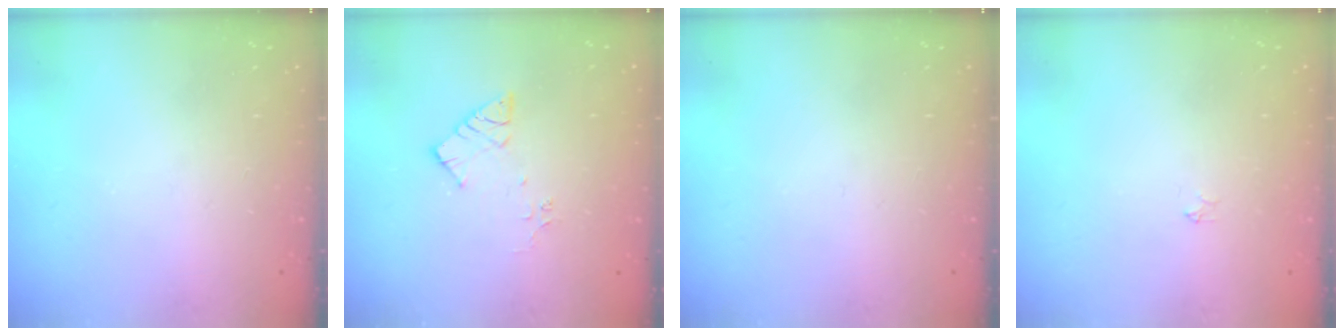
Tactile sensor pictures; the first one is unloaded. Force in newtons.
{"total": 7.2, "press": 7.2, "slide": 0.5}
{"total": 0.0}
{"total": 2.2, "press": 2.2, "slide": 0.3}